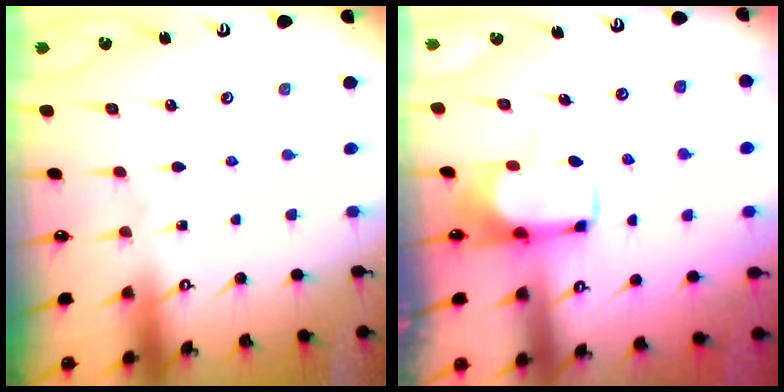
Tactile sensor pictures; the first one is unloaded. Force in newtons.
{"total": 1.9, "press": 1.8, "slide": 0.4}